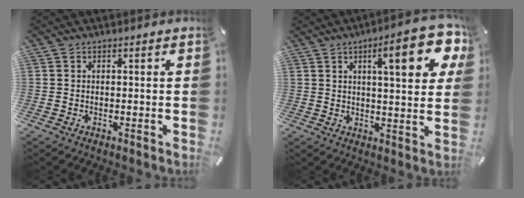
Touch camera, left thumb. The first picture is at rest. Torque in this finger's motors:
{"motor_torque": [2.44, 2.57, 1.26, -1.19, 0.38]}